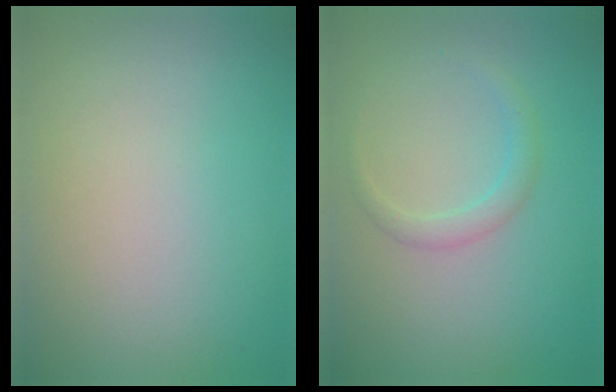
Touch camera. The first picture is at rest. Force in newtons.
{"total": 1.5, "press": 1.5, "slide": 0.1}